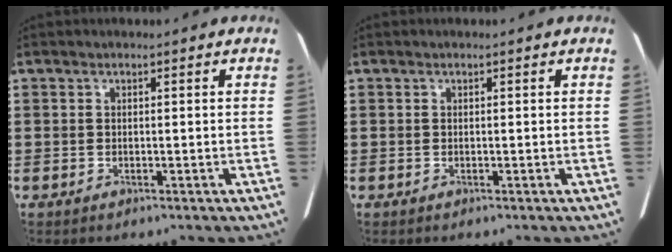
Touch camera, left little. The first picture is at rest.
{"total": 0.0}